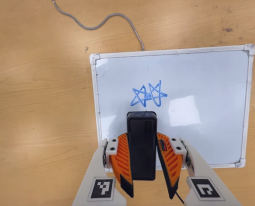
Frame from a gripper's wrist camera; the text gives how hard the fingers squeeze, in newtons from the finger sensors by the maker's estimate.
{"total": 7.7, "left": 6.2, "right": 9.2}